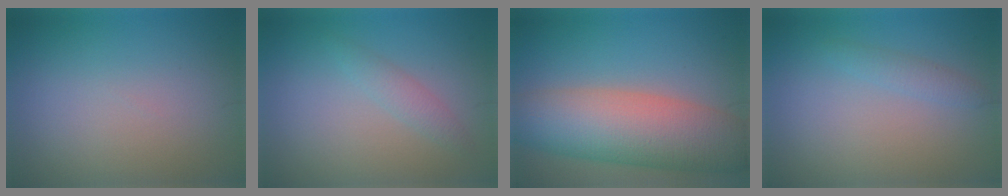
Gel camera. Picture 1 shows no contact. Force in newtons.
{"total": 1.5, "press": 1.5, "slide": 0.1}
{"total": 10.2, "press": 10.2, "slide": 0.6}
{"total": 1.3, "press": 1.3, "slide": 0.1}